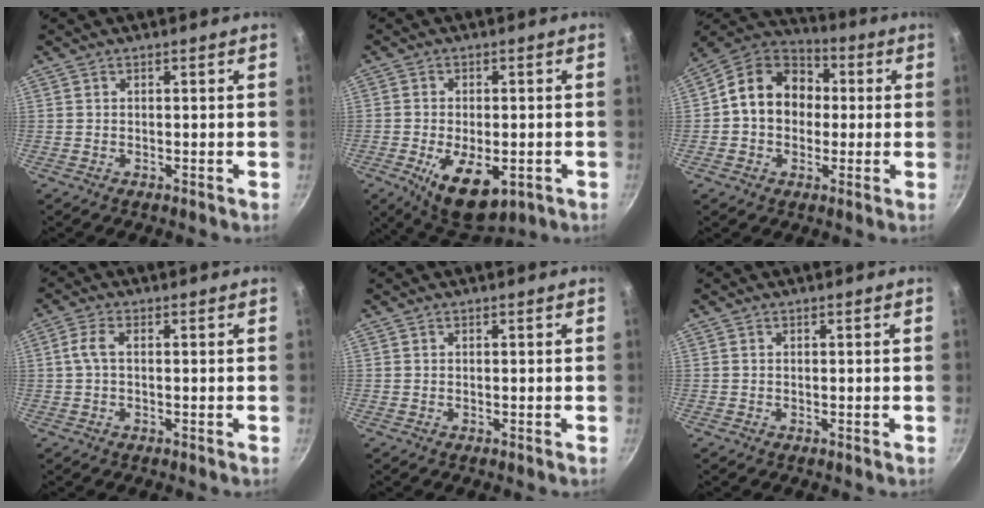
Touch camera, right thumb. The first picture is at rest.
{"total": 12.0, "force": [-4.0, 6.2, 9.5], "torque": [-0.135, -0.001, -0.050]}
{"total": 14.6, "force": [1.1, 11.8, 8.6], "torque": [-0.103, 0.034, -0.002]}
{"total": 3.3, "force": [0.2, 1.6, 2.9], "torque": [-0.071, 0.011, -0.002]}
{"total": 0.0}
{"total": 0.0}